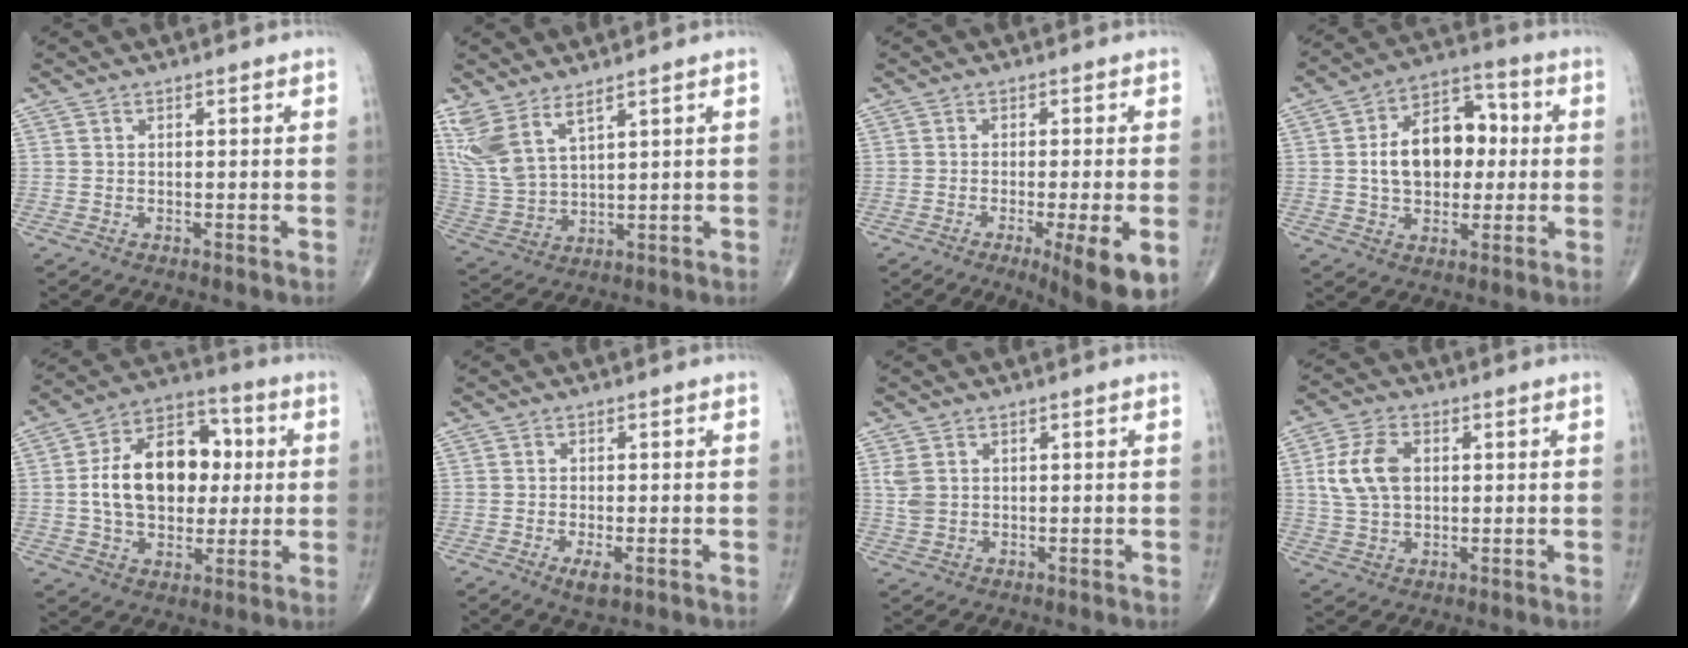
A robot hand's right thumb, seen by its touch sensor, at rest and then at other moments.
{"total": 10.0, "force": [6.5, 3.8, 6.6], "torque": [-0.149, -0.026, 0.152]}
{"total": 10.0, "force": [-3.6, 1.5, 9.2], "torque": [-0.130, -0.017, -0.051]}
{"total": 14.9, "force": [0.8, 10.0, 11.0], "torque": [-0.142, 0.028, 0.009]}
{"total": 18.4, "force": [1.4, 12.3, 13.6], "torque": [-0.189, 0.024, 0.020]}
{"total": 3.1, "force": [-1.4, 1.1, 2.6], "torque": [-0.046, -0.005, -0.022]}
{"total": 3.2, "force": [0.9, 2.4, 2.0], "torque": [-0.043, 0.001, 0.024]}
{"total": 9.0, "force": [1.5, 5.8, 6.7], "torque": [-0.132, 0.005, 0.032]}